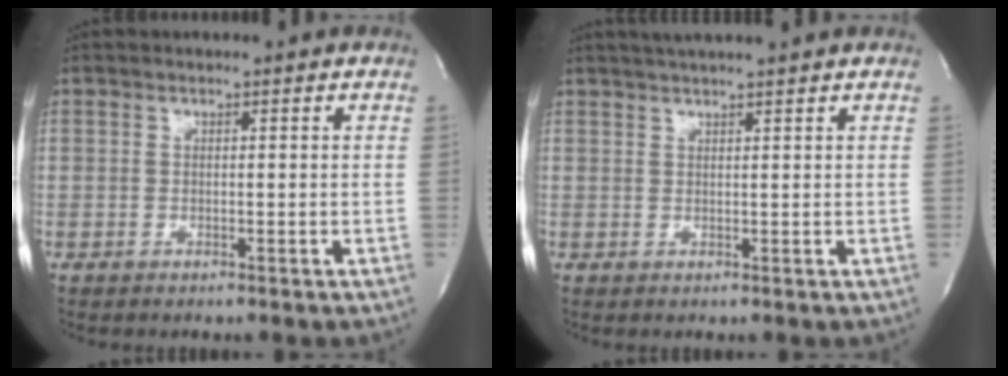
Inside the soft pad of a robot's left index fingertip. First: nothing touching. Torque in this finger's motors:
{"motor_torque": [-0.17, -0.22, 0.07, 0.02]}